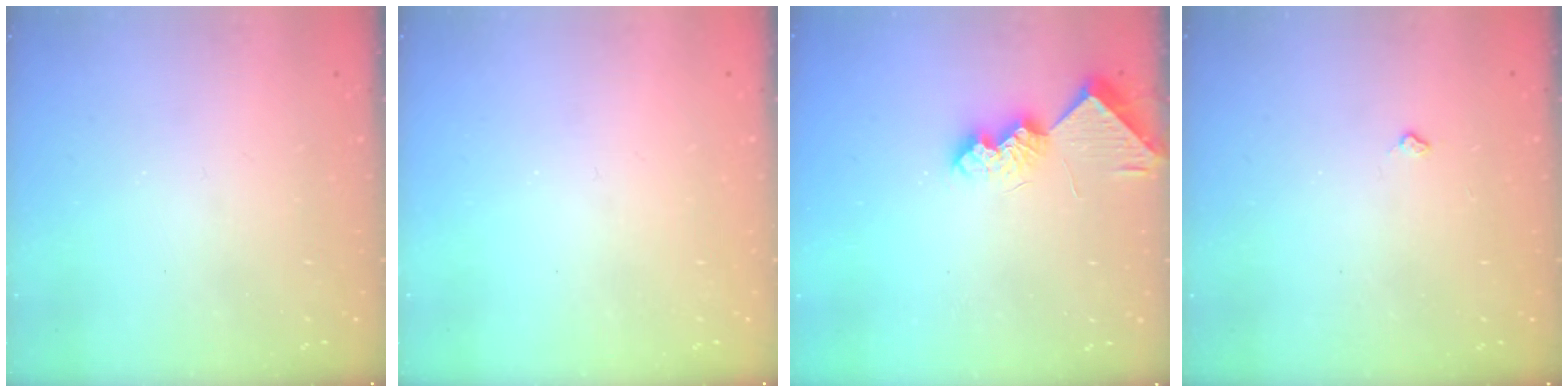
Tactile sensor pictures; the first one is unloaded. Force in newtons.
{"total": 0.0}
{"total": 8.3, "press": 8.3, "slide": 0.3}
{"total": 2.8, "press": 2.8, "slide": 0.4}